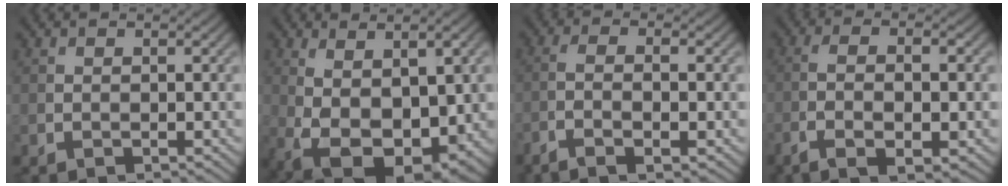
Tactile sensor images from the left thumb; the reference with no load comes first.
{"total": 12.8, "force": [-1.0, 6.6, 11.0], "torque": [-0.206, -0.033, 0.021]}
{"total": 3.8, "force": [-1.9, 0.7, 3.2], "torque": [-0.063, 0.001, -0.044]}
{"total": 6.3, "force": [-2.6, 1.8, 5.5], "torque": [-0.109, -0.006, -0.043]}